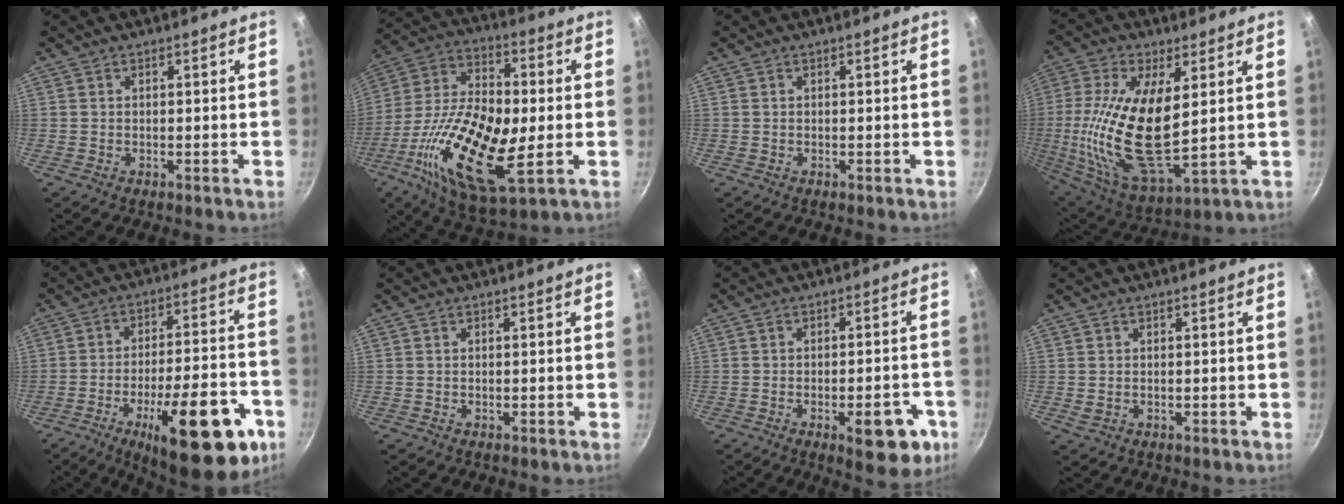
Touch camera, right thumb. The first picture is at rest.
{"total": 23.2, "force": [-3.6, 10.4, 20.4], "torque": [-0.389, 0.007, -0.073]}
{"total": 0.0}
{"total": 21.8, "force": [2.0, 8.7, 19.9], "torque": [-0.410, -0.027, 0.041]}
{"total": 23.4, "force": [-10.5, 8.2, 19.2], "torque": [-0.229, 0.040, -0.141]}
{"total": 0.0}
{"total": 10.5, "force": [-4.2, 4.3, 8.5], "torque": [-0.072, 0.020, -0.048]}
{"total": 1.0, "force": [0.2, 0.7, 0.6], "torque": [-0.010, -0.002, 0.005]}